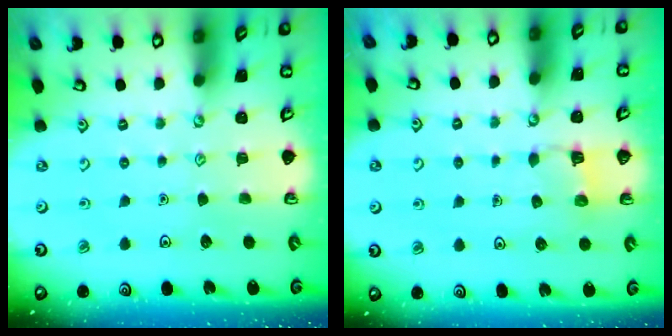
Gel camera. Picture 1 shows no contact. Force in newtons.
{"total": 3.9, "press": 3.9, "slide": 0.3}